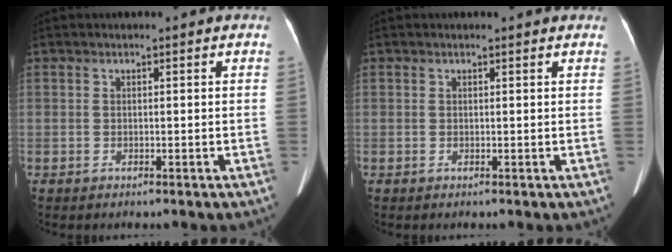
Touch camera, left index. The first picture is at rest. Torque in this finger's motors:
{"motor_torque": [0.02, 0.06, -0.01, -0.01]}